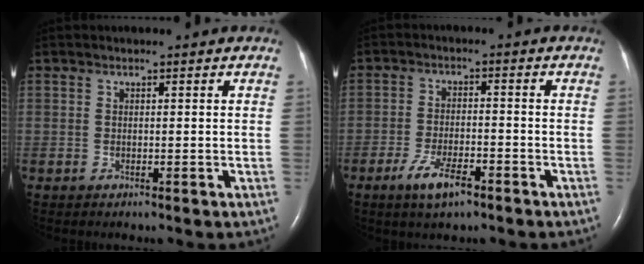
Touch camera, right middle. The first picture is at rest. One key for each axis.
{"total": 5.6, "fx": -3.5, "fy": 1.4, "fz": 4.1, "tx": -0.087, "ty": -0.006, "tz": -0.061}